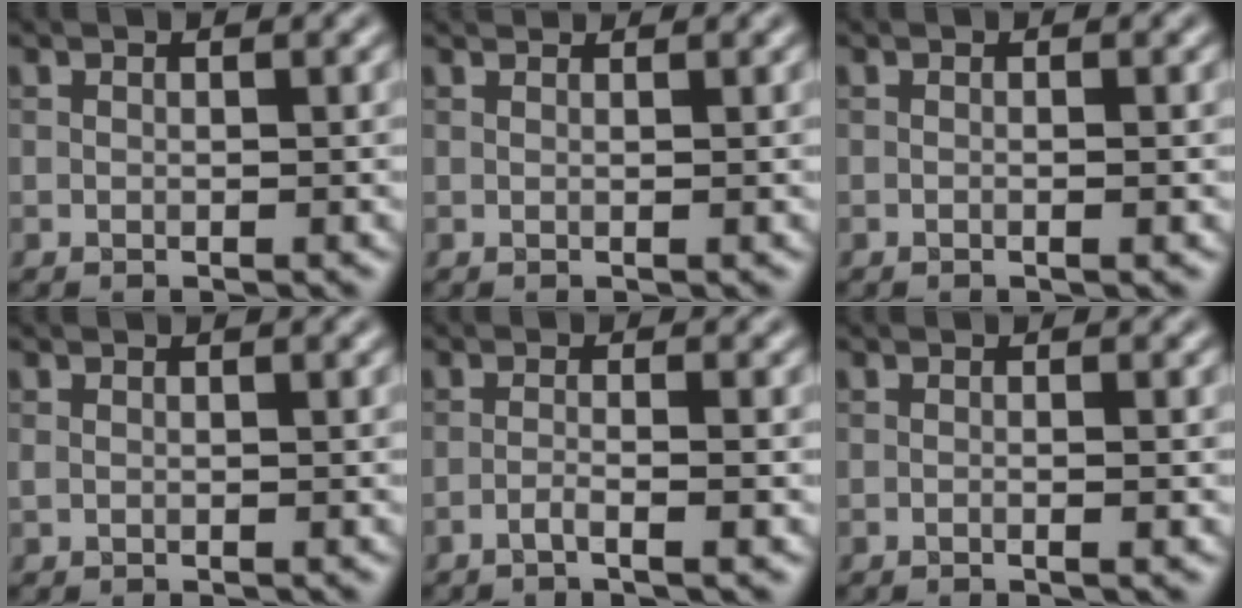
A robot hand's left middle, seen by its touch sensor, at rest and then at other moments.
{"total": 2.2, "force": [2.1, 0.4, 0.7], "torque": [-0.018, -0.003, 0.018]}
{"total": 0.8, "force": [-0.1, 0.2, 0.8], "torque": [-0.011, -0.002, -0.005]}
{"total": 0.0}
{"total": 1.9, "force": [-1.0, 0.4, 1.6], "torque": [-0.018, 0.007, -0.027]}
{"total": 1.2, "force": [-0.1, 0.3, 1.1], "torque": [-0.010, -0.007, -0.007]}